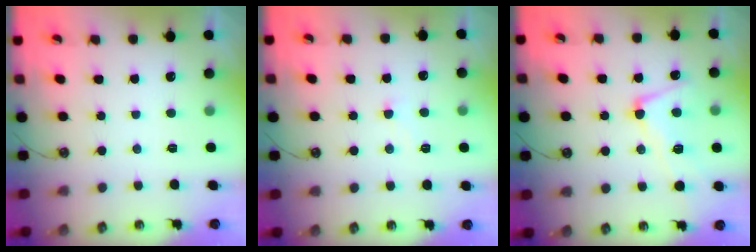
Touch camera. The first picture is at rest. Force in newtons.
{"total": 2.2, "press": 2.1, "slide": 0.6}
{"total": 4.9, "press": 4.8, "slide": 1.0}